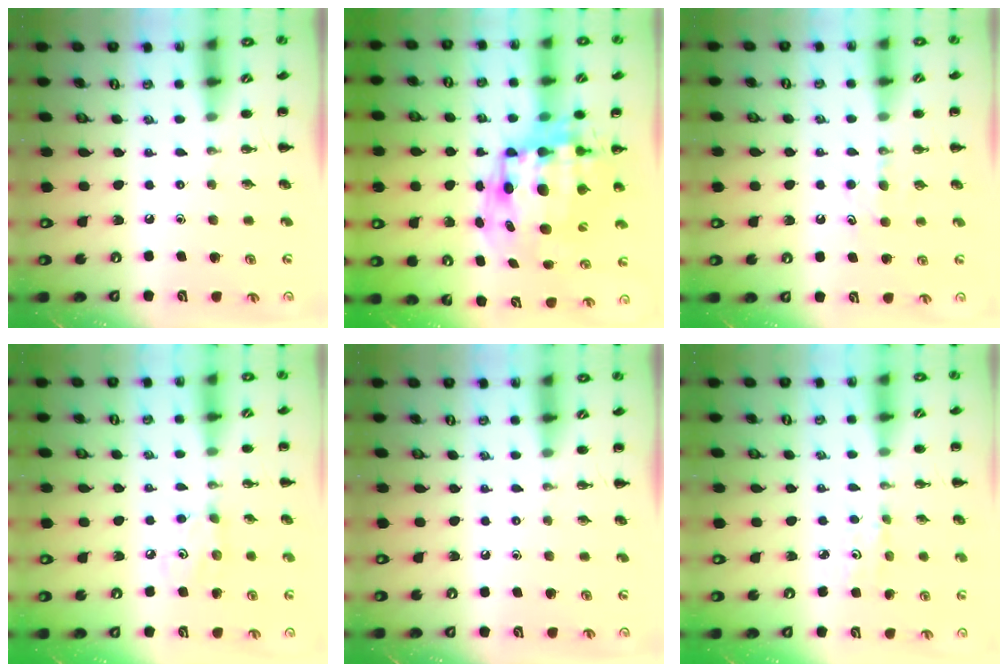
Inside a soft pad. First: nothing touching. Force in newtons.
{"total": 12.3, "press": 12.0, "slide": 2.9}
{"total": 4.6, "press": 4.4, "slide": 1.2}
{"total": 3.1, "press": 3.0, "slide": 0.6}
{"total": 0.0}
{"total": 2.9, "press": 2.8, "slide": 0.8}